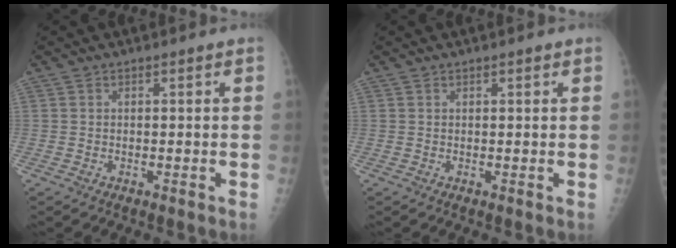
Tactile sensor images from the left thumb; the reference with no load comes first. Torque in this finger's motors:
{"motor_torque": [-0.42, 0.18, -0.33, -0.09, 0.04]}